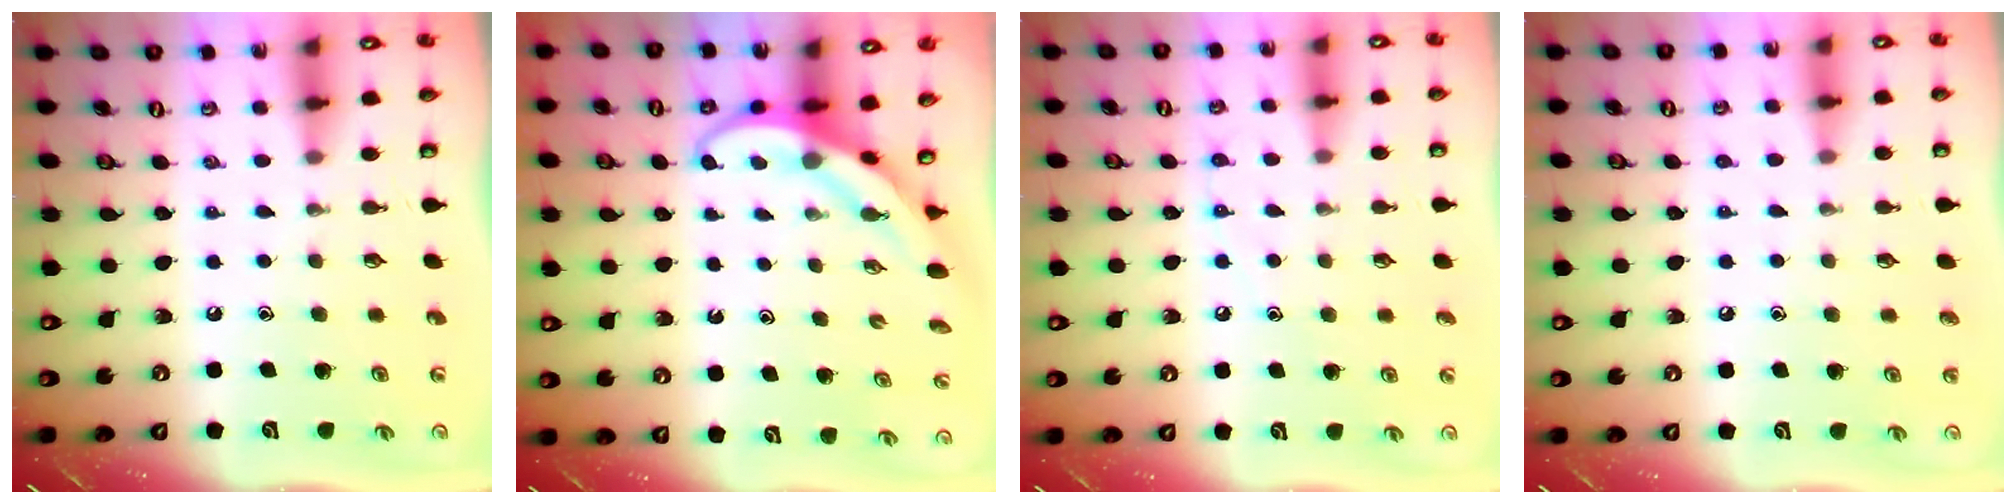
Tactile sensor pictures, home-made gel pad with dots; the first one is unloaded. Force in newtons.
{"total": 3.9, "press": 3.9, "slide": 0.4}
{"total": 6.5, "press": 6.4, "slide": 0.7}
{"total": 2.3, "press": 2.3, "slide": 0.2}